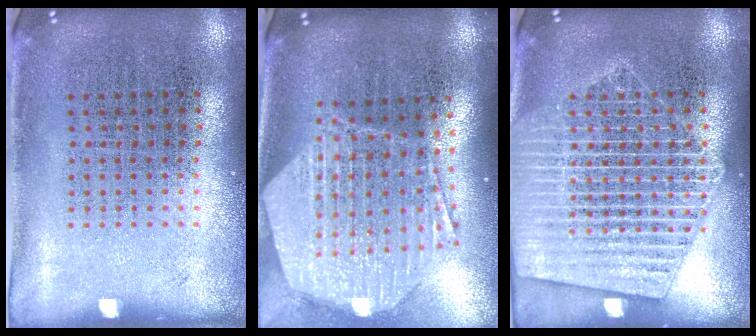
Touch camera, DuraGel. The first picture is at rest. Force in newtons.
{"total": 2.9, "press": 2.3, "slide": 1.8}
{"total": 4.0, "press": 3.9, "slide": 0.4}